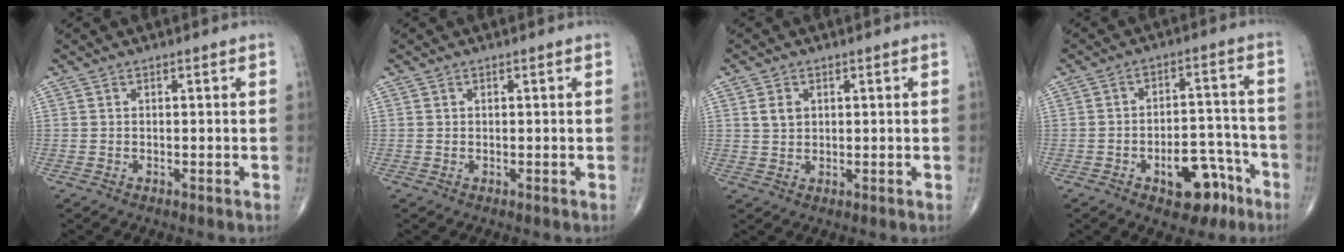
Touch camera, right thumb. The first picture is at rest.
{"total": 0.0}
{"total": 2.8, "force": [0.9, 2.1, 1.6], "torque": [-0.021, -0.003, 0.020]}
{"total": 10.8, "force": [-5.6, 6.0, 7.1], "torque": [-0.067, 0.053, -0.072]}